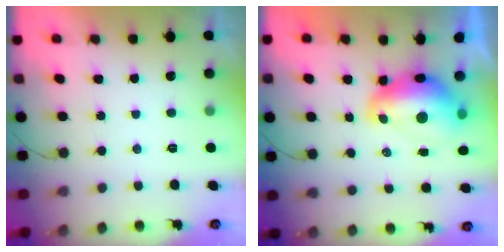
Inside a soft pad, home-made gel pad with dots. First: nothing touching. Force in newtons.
{"total": 11.5, "press": 11.4, "slide": 1.2}